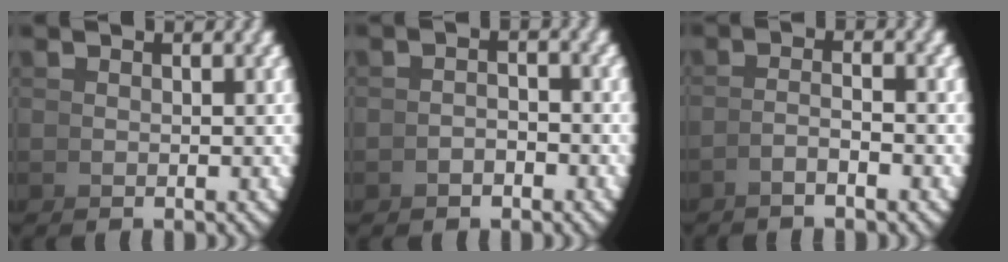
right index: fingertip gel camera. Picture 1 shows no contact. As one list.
[{"total": 1.4, "force": [-1.4, -0.2, 0.1], "torque": [0.018, 0.006, -0.030]}, {"total": 2.0, "force": [-1.1, -0.8, 1.4], "torque": [-0.015, 0.004, -0.022]}]